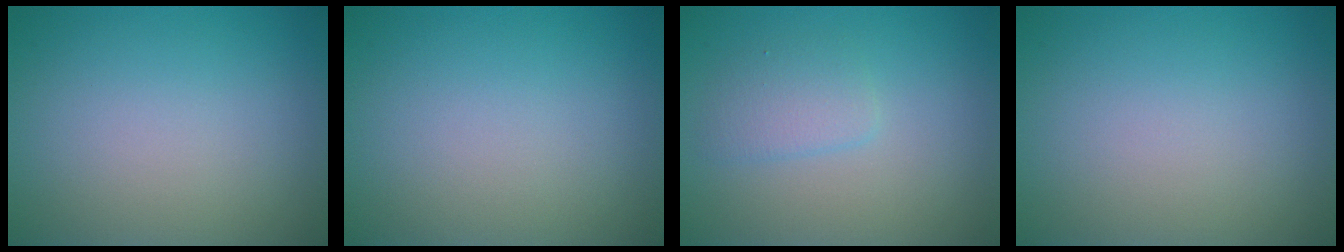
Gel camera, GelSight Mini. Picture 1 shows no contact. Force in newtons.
{"total": 0.0}
{"total": 1.9, "press": 1.9, "slide": 0.2}
{"total": 0.0}